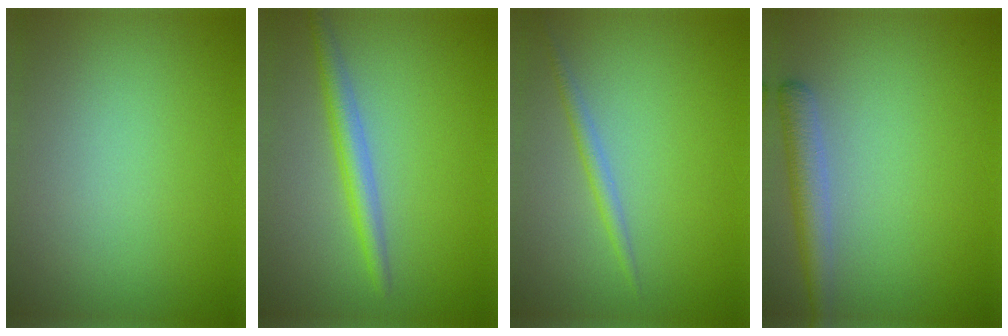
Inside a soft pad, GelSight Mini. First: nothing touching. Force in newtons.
{"total": 2.5, "press": 2.5, "slide": 0.0}
{"total": 1.3, "press": 1.3, "slide": 0.1}
{"total": 2.9, "press": 2.9, "slide": 0.2}